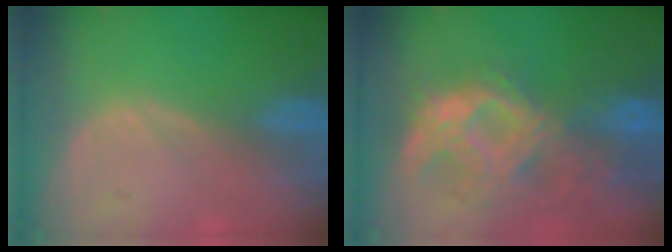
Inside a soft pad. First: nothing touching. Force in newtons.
{"total": 10.4, "press": 9.2, "slide": 4.9}